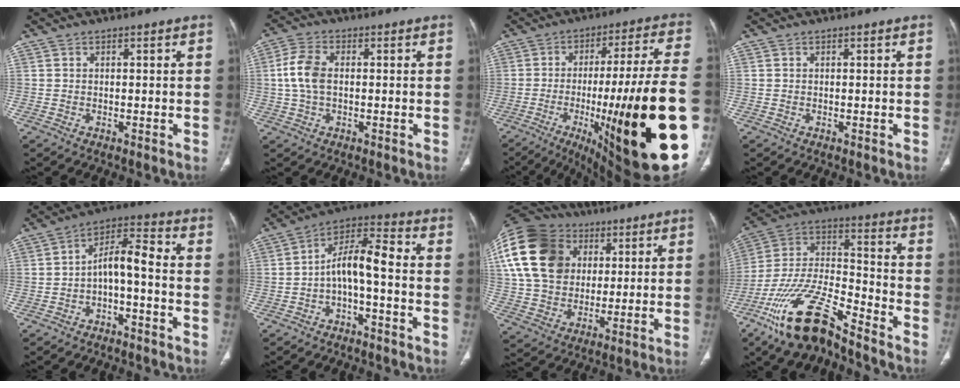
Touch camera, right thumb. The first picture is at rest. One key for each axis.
{"total": 6.9, "fx": 0.3, "fy": 4.2, "fz": 5.5, "tx": -0.122, "ty": 0.016, "tz": 0.003}
{"total": 32.9, "fx": -8.3, "fy": 5.3, "fz": 31.4, "tx": -0.409, "ty": -0.002, "tz": -0.121}
{"total": 0.0}
{"total": 7.7, "fx": -2.8, "fy": 2.9, "fz": 6.6, "tx": -0.112, "ty": 0.060, "tz": -0.052}
{"total": 8.9, "fx": -2.3, "fy": 3.2, "fz": 8.0, "tx": -0.143, "ty": 0.061, "tz": -0.047}
{"total": 26.4, "fx": 7.5, "fy": 20.3, "fz": 15.2, "tx": -0.331, "ty": 0.046, "tz": 0.144}
{"total": 19.1, "fx": -13.5, "fy": 5.7, "fz": 12.2, "tx": -0.242, "ty": 0.071, "tz": -0.250}